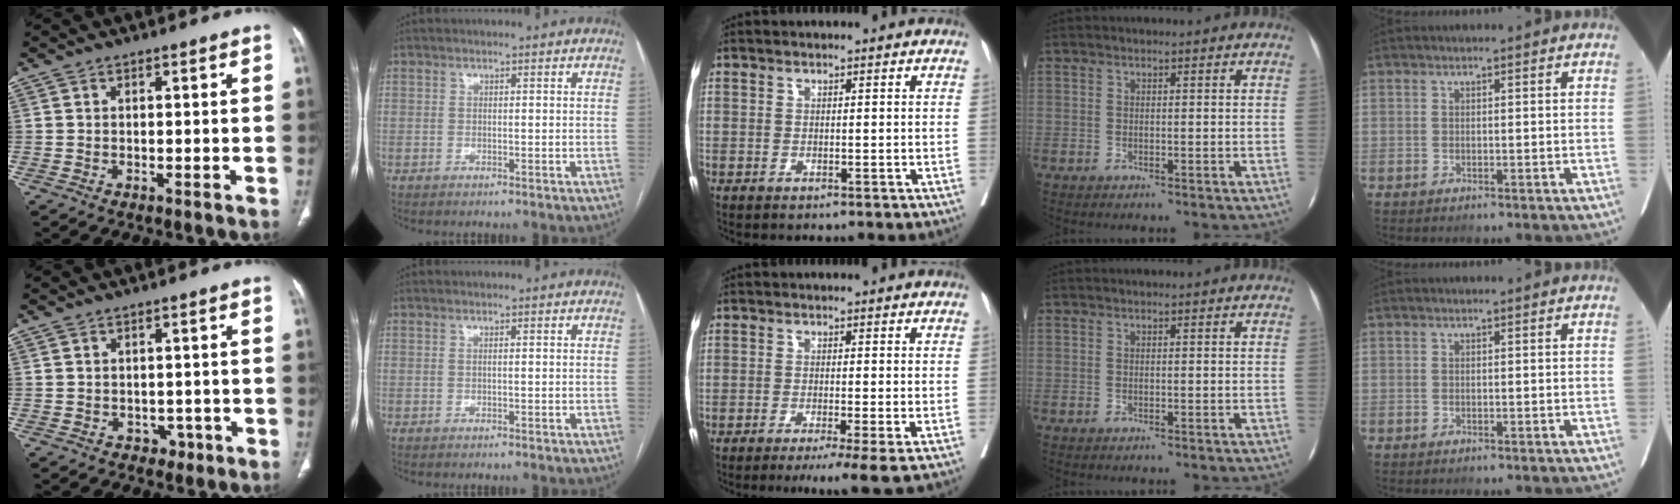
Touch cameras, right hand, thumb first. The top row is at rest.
{"thumb": {"total": 2.7, "force": [-0.7, 2.4, 1.1], "torque": [-0.002, 0.005, -0.002]}, "middle": {"total": 4.8, "force": [-2.8, -0.4, 3.9], "torque": [-0.050, -0.015, -0.045]}}